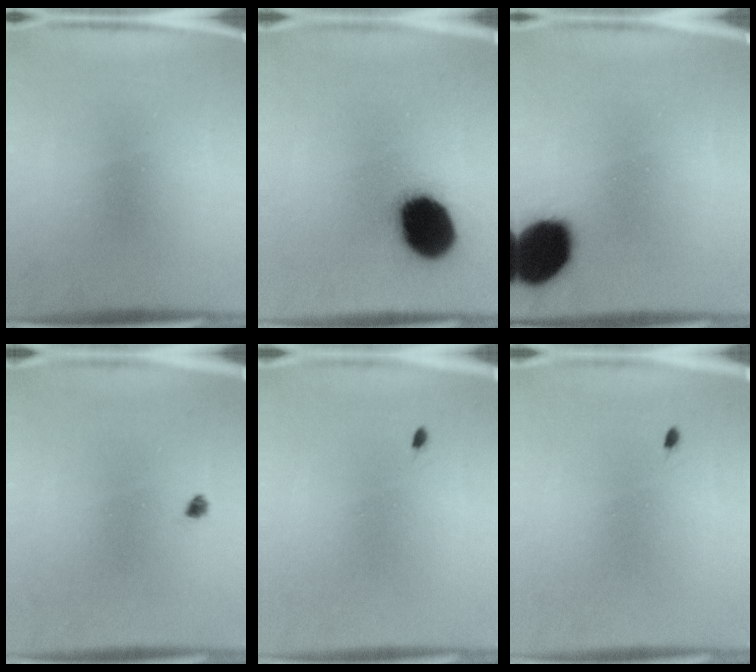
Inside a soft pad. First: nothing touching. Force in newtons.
{"total": 18.3}
{"total": 16.3}
{"total": 0.9}
{"total": 0.5}
{"total": 0.5}